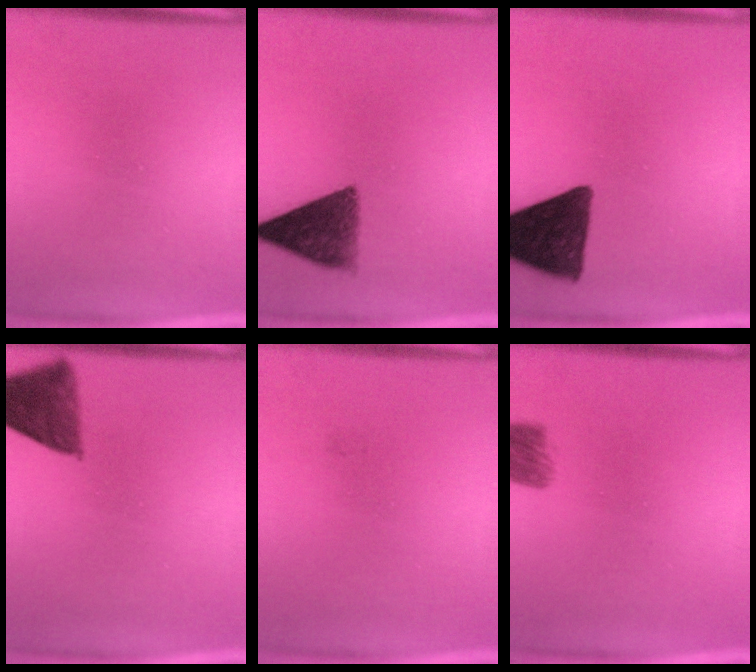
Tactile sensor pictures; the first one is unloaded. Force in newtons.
{"total": 8.8}
{"total": 12.3}
{"total": 8.1}
{"total": 0.7}
{"total": 3.9}